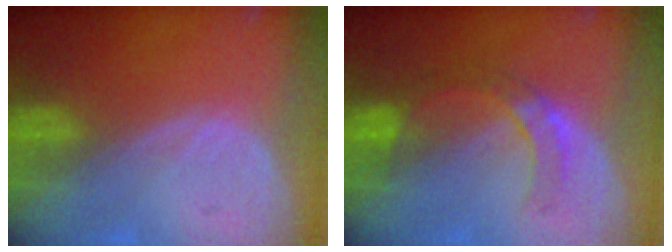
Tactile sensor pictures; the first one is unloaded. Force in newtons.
{"total": 5.0, "press": 4.9, "slide": 1.0}